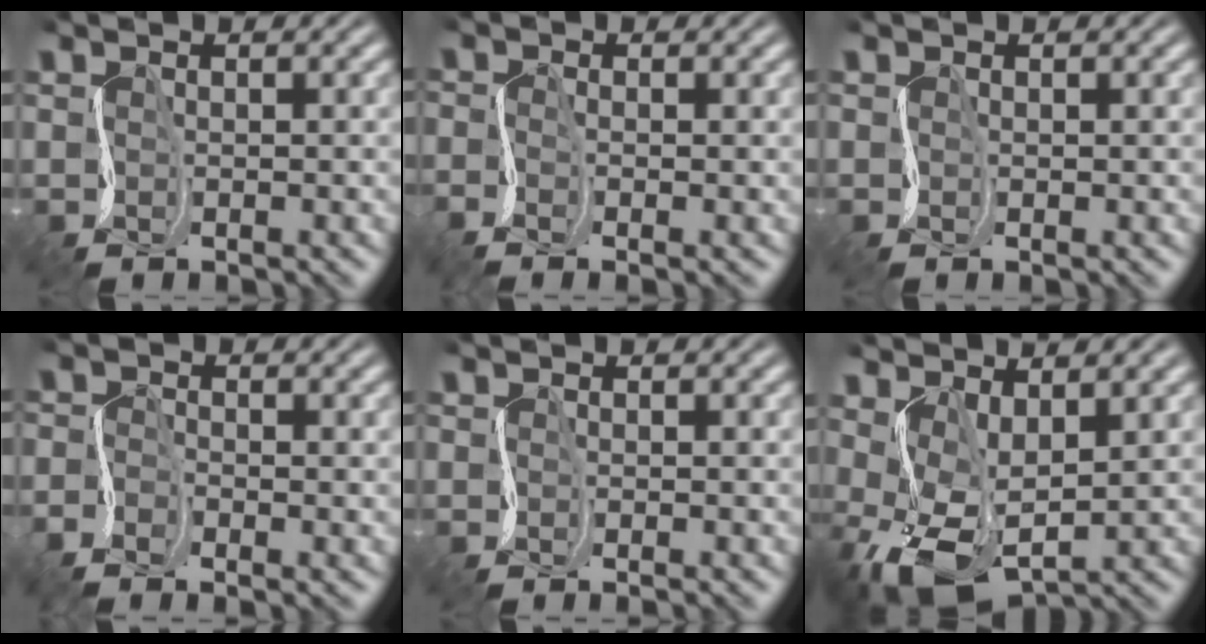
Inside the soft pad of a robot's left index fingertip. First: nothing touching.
{"total": 1.5, "force": [-0.8, 0.4, 1.2], "torque": [-0.026, -0.002, -0.019]}
{"total": 0.0}
{"total": 2.0, "force": [-1.5, 0.7, 1.1], "torque": [-0.022, 0.000, -0.042]}
{"total": 0.6, "force": [-0.6, -0.1, -0.1], "torque": [0.003, -0.006, -0.016]}
{"total": 6.2, "force": [0.7, 3.1, 5.4], "torque": [-0.127, -0.006, 0.014]}